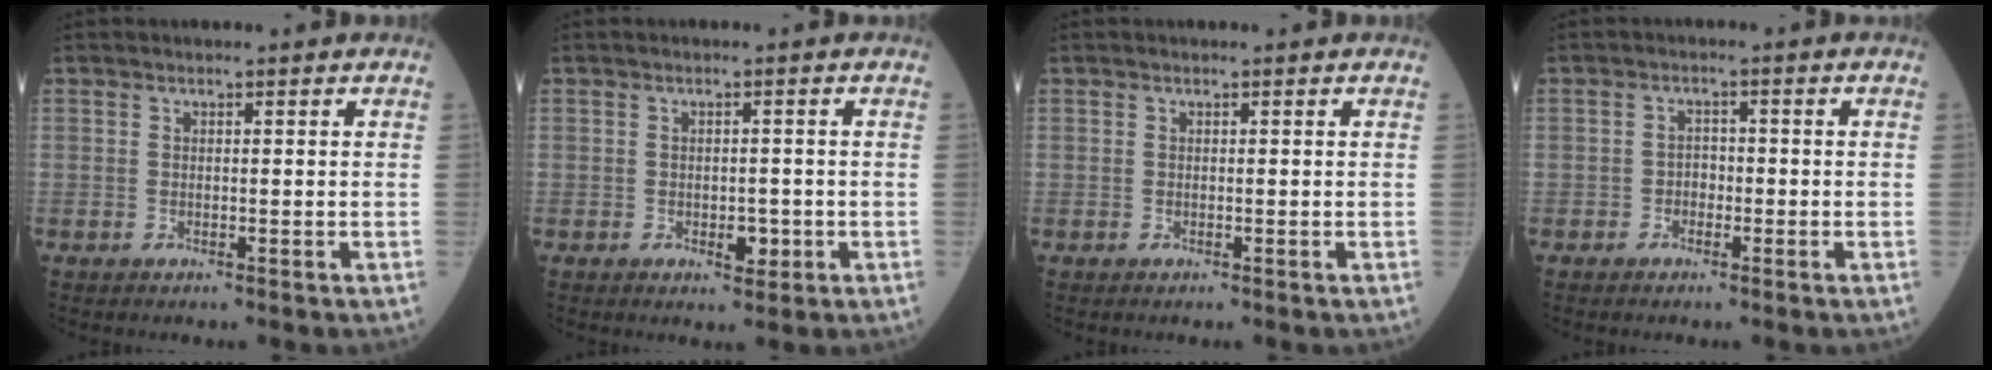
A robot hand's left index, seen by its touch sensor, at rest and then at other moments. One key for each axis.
{"total": 2.5, "fx": -0.7, "fy": 1.3, "fz": 2.0, "tx": -0.028, "ty": 0.001, "tz": -0.004}
{"total": 0.0}
{"total": 1.8, "fx": -0.7, "fy": 1.3, "fz": 0.9, "tx": -0.010, "ty": 0.005, "tz": -0.014}